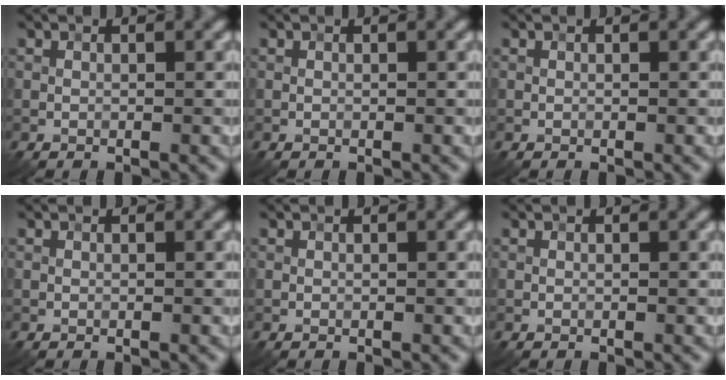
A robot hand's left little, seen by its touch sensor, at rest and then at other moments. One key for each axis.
{"total": 0.0}
{"total": 0.0}
{"total": 0.0}
{"total": 0.0}
{"total": 0.0}